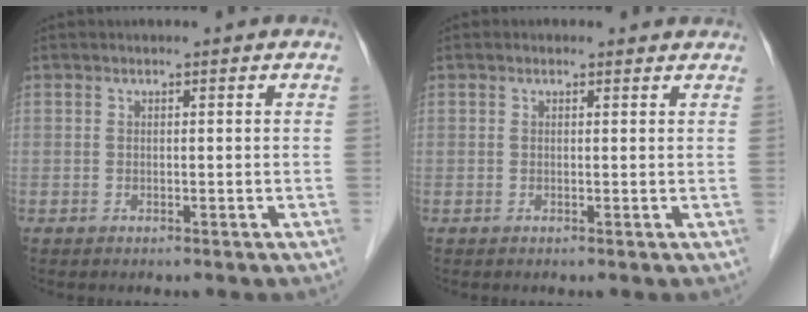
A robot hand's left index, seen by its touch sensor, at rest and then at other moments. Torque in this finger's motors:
{"motor_torque": [0.96, -1.18, 0.59, 0.21]}